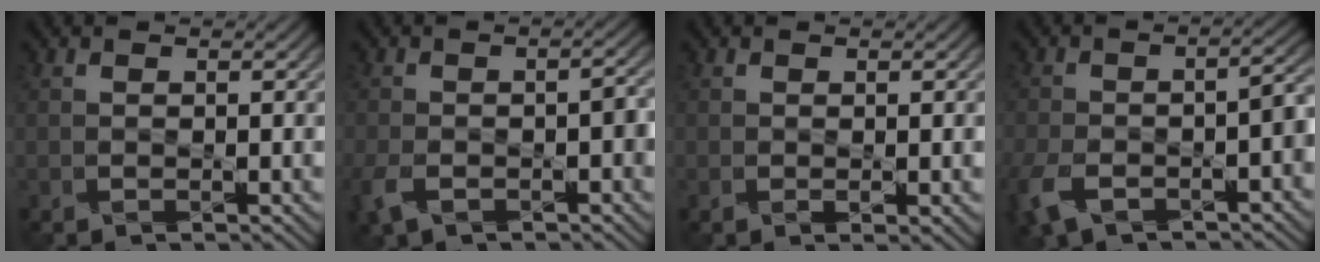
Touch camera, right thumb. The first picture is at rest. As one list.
[{"total": 4.9, "force": [-2.4, 2.6, 3.4], "torque": [-0.066, -0.003, -0.045]}, {"total": 1.8, "force": [-0.2, 0.8, 1.6], "torque": [-0.030, -0.003, -0.003]}, {"total": 8.0, "force": [-4.6, 3.7, 5.4], "torque": [-0.112, -0.014, -0.081]}]